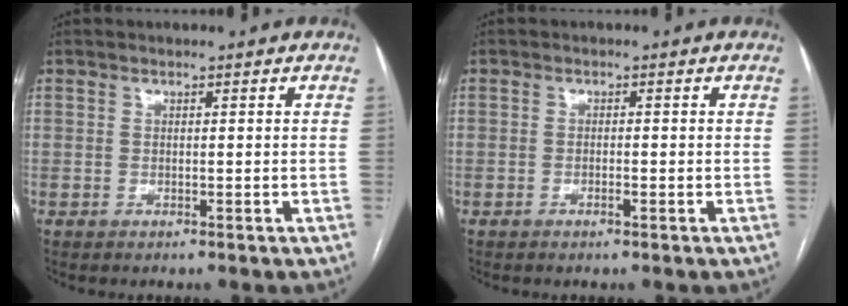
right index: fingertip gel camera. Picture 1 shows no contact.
{"total": 1.0, "force": [-0.5, 0.2, 0.8], "torque": [-0.016, 0.000, -0.008]}